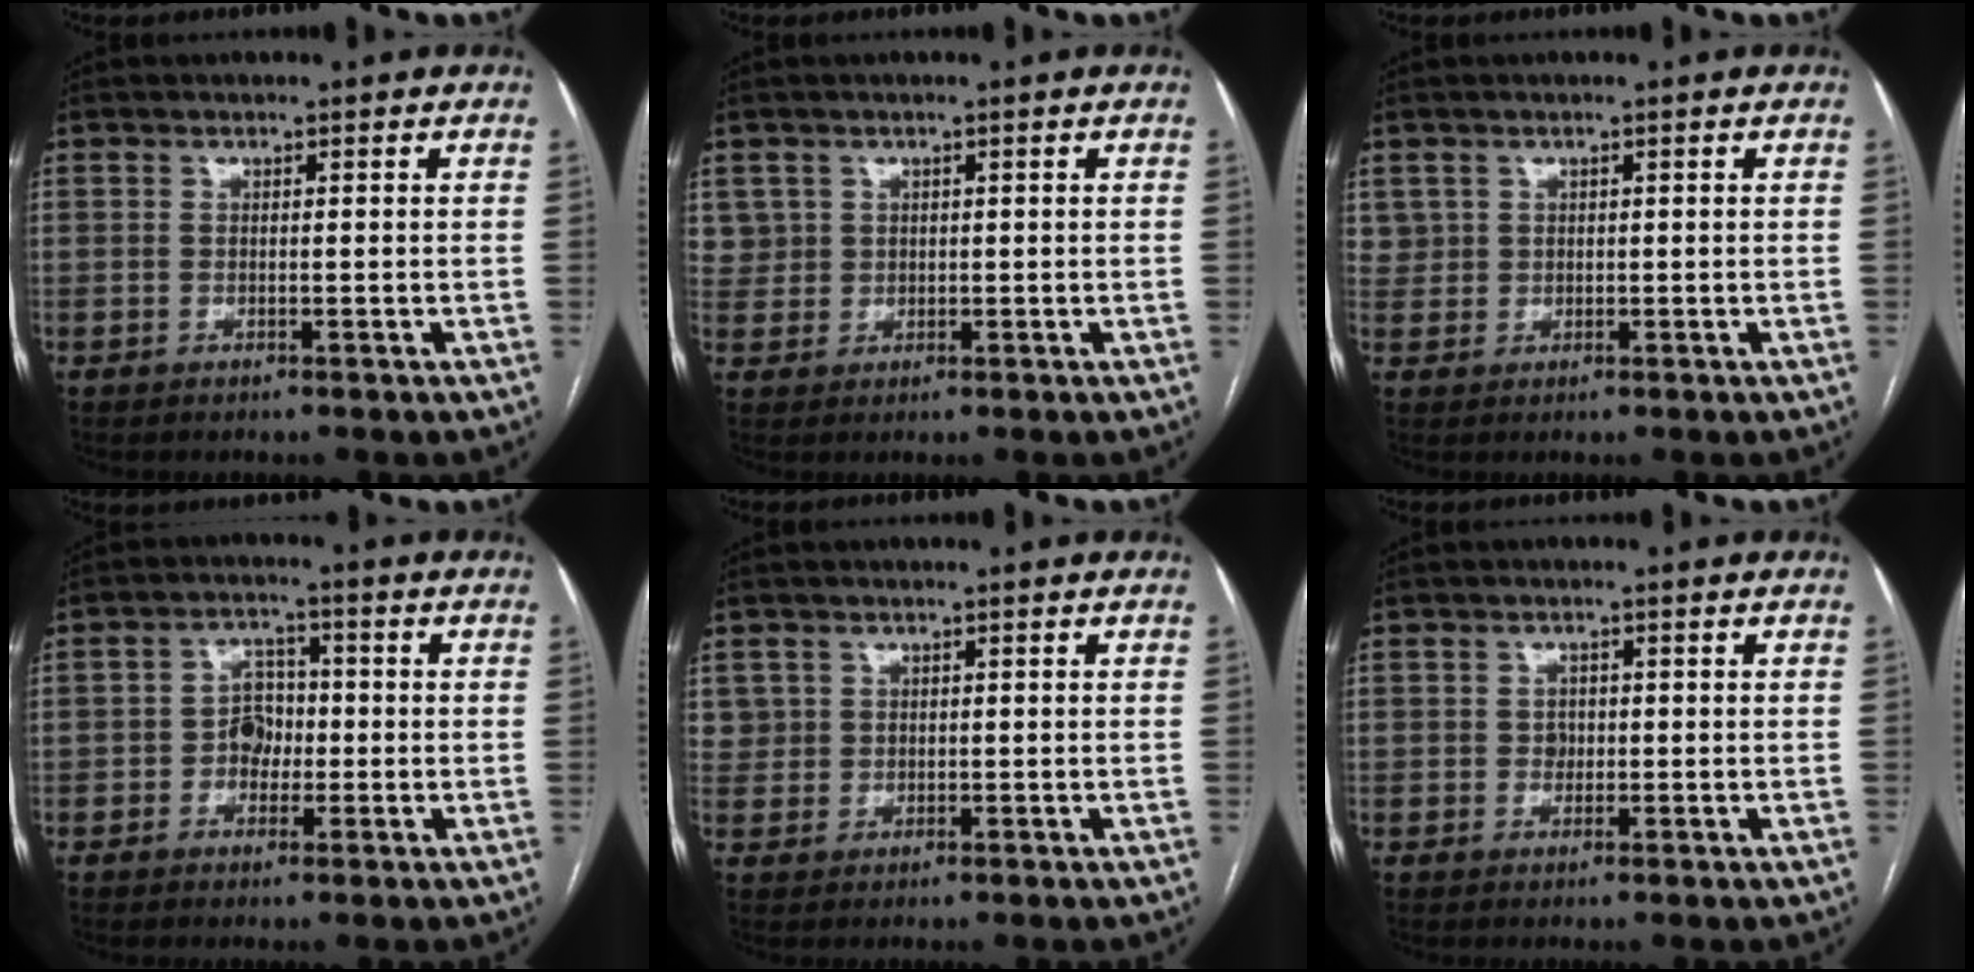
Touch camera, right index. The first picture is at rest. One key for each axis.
{"total": 3.1, "fx": 1.3, "fy": 2.8, "fz": -0.2, "tx": 0.020, "ty": 0.009, "tz": 0.023}
{"total": 2.2, "fx": 1.0, "fy": 1.9, "fz": 0.0, "tx": 0.015, "ty": 0.007, "tz": 0.013}
{"total": 4.5, "fx": -0.8, "fy": 3.5, "fz": 2.7, "tx": -0.045, "ty": 0.015, "tz": -0.016}
{"total": 2.3, "fx": 0.9, "fy": 2.2, "fz": -0.1, "tx": 0.018, "ty": 0.007, "tz": 0.012}
{"total": 1.5, "fx": -0.1, "fy": 1.3, "fz": 0.8, "tx": -0.011, "ty": 0.003, "tz": 0.000}